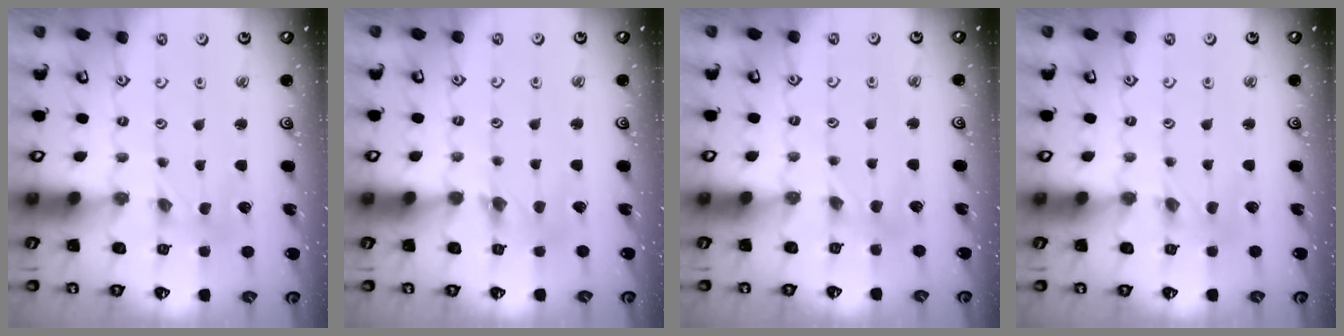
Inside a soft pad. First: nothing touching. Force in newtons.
{"total": 2.8, "press": 2.8, "slide": 0.3}
{"total": 2.8, "press": 2.7, "slide": 0.5}
{"total": 0.0}